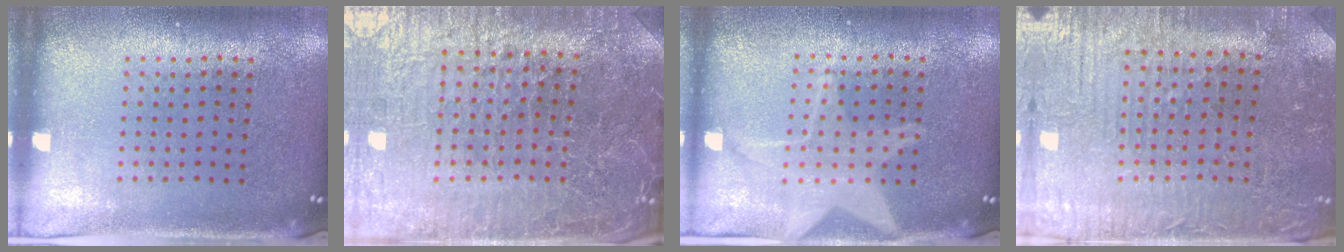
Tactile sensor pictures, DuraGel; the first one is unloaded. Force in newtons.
{"total": 5.5, "press": 5.1, "slide": 1.9}
{"total": 2.8, "press": 2.8, "slide": 0.3}
{"total": 2.0, "press": 1.9, "slide": 0.4}